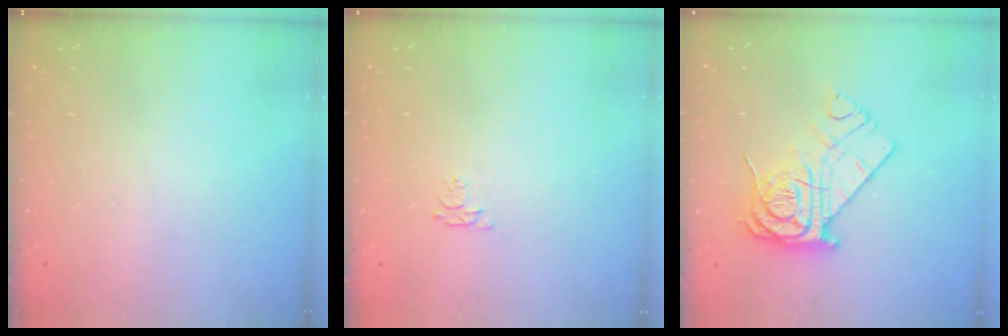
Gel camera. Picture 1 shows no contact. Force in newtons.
{"total": 4.2, "press": 4.2, "slide": 0.7}
{"total": 14.3, "press": 14.2, "slide": 1.6}